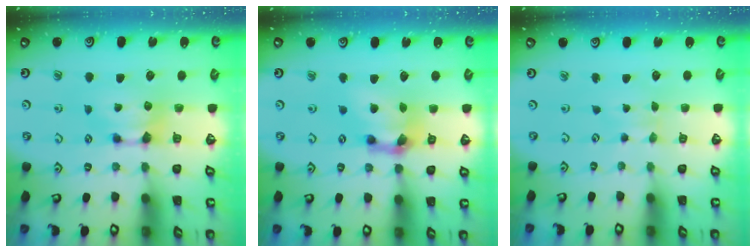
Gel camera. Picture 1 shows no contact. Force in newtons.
{"total": 6.1, "press": 5.6, "slide": 2.5}
{"total": 2.4, "press": 2.3, "slide": 0.4}